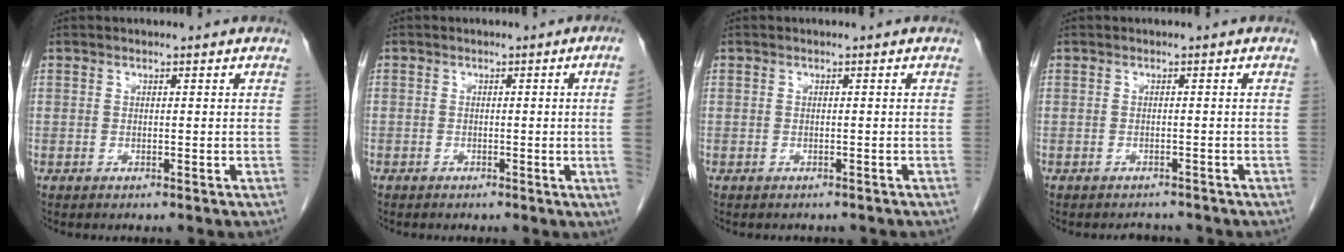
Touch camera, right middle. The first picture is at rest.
{"total": 3.6, "force": [-0.5, -1.3, 3.3], "torque": [-0.035, -0.003, -0.007]}
{"total": 2.7, "force": [-2.3, 1.0, 0.7], "torque": [-0.020, -0.005, -0.025]}
{"total": 2.3, "force": [-2.2, 0.7, 0.0], "torque": [-0.003, -0.006, -0.029]}